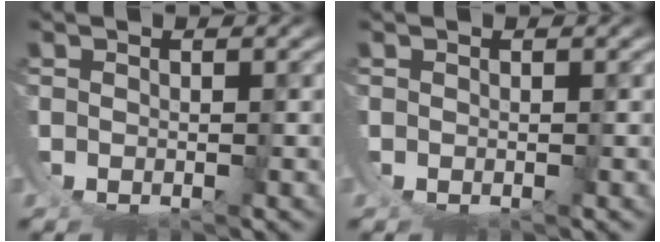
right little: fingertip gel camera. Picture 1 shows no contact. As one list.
[{"total": 0.0}]